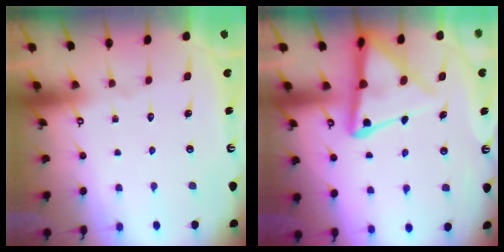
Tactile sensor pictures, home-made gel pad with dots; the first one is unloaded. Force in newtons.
{"total": 12.6, "press": 12.5, "slide": 1.2}